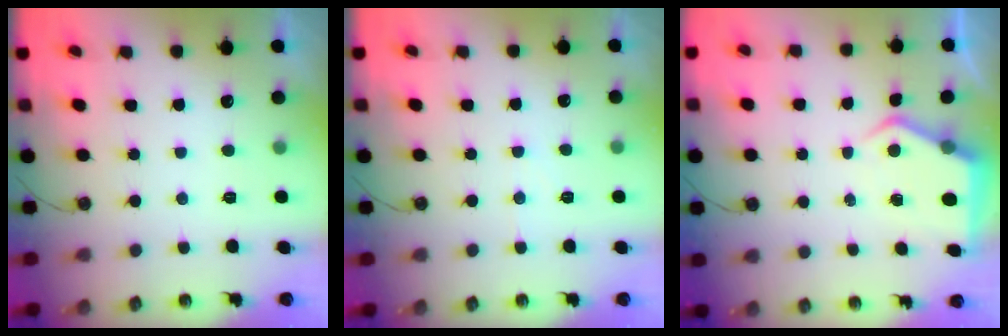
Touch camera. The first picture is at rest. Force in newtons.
{"total": 4.4, "press": 4.4, "slide": 0.7}
{"total": 6.4, "press": 6.4, "slide": 0.4}